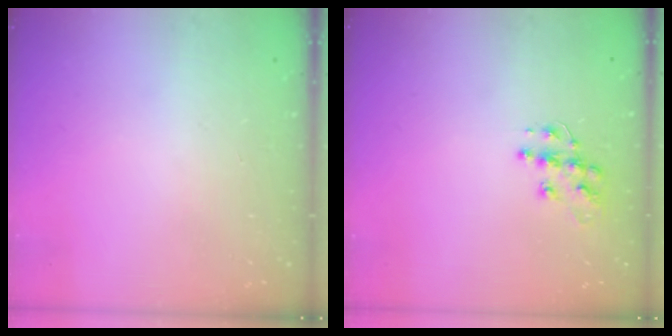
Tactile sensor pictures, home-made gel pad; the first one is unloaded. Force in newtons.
{"total": 9.6, "press": 9.5, "slide": 0.5}